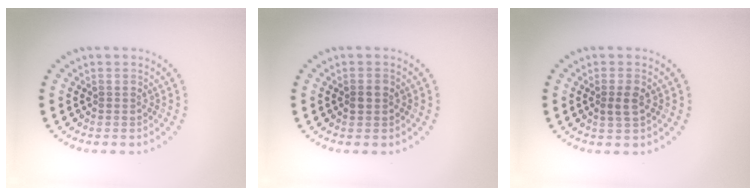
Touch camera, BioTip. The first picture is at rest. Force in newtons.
{"total": 0.9, "press": 0.9, "slide": 0.0}
{"total": 1.5, "press": 1.5, "slide": 0.3}